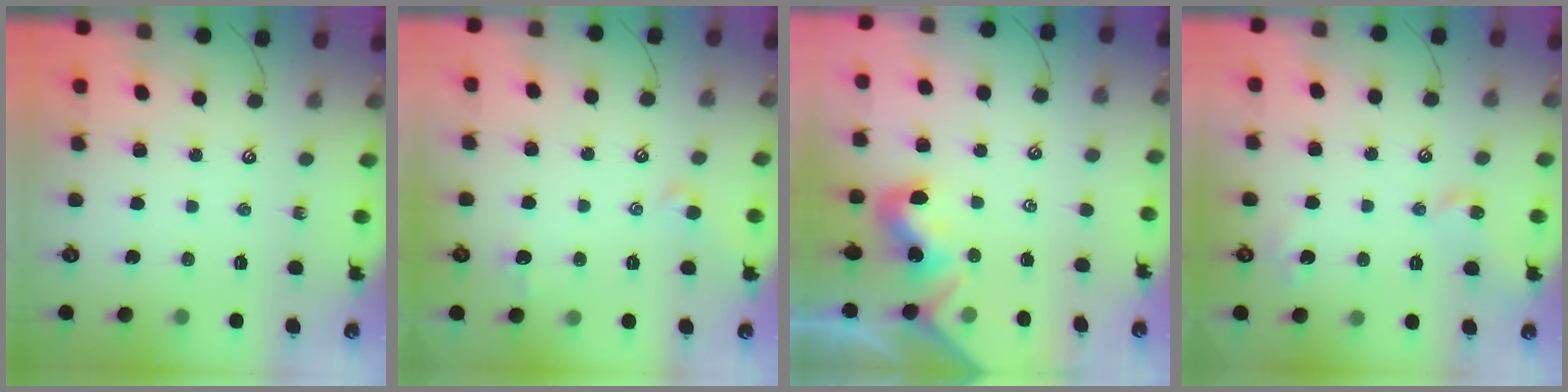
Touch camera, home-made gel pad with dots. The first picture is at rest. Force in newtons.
{"total": 2.4, "press": 2.4, "slide": 0.5}
{"total": 1.8, "press": 1.7, "slide": 0.3}
{"total": 3.4, "press": 3.3, "slide": 0.5}